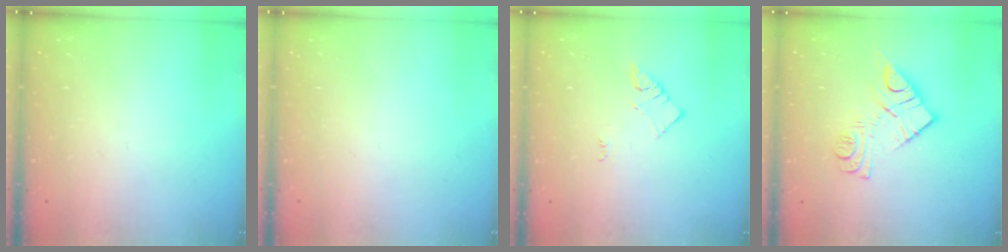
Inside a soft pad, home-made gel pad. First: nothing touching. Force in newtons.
{"total": 1.6, "press": 1.6, "slide": 0.1}
{"total": 2.7, "press": 2.6, "slide": 0.4}
{"total": 11.5, "press": 11.5, "slide": 0.6}